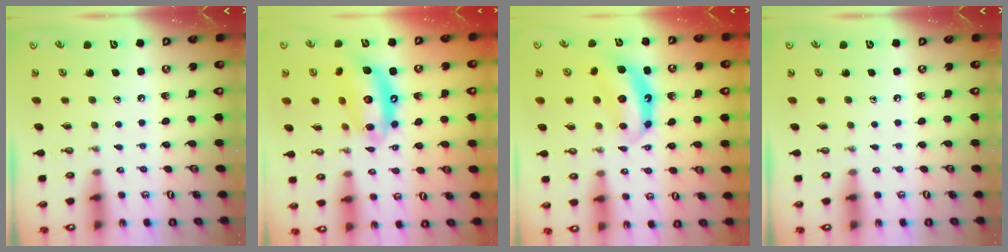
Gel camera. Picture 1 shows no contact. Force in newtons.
{"total": 14.1, "press": 14.0, "slide": 1.1}
{"total": 7.1, "press": 7.1, "slide": 0.5}
{"total": 0.0}